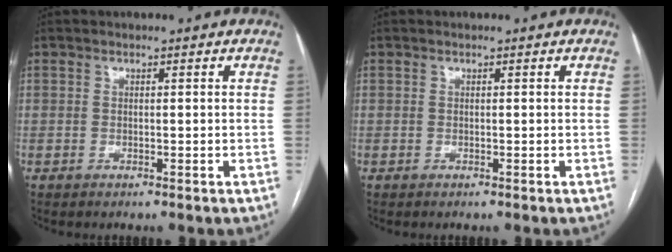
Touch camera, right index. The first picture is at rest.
{"total": 0.0}